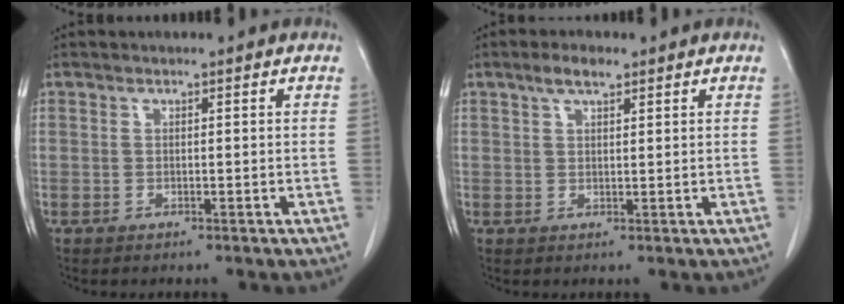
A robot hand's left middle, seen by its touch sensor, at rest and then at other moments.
{"total": 3.2, "force": [2.1, 1.0, 2.1], "torque": [-0.044, 0.009, 0.039]}